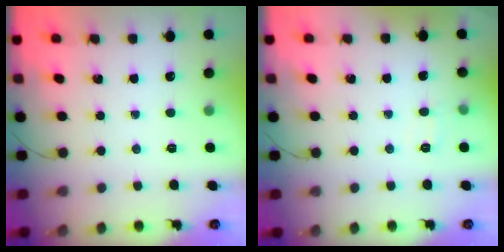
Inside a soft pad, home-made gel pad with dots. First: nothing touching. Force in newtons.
{"total": 5.6, "press": 5.5, "slide": 1.4}